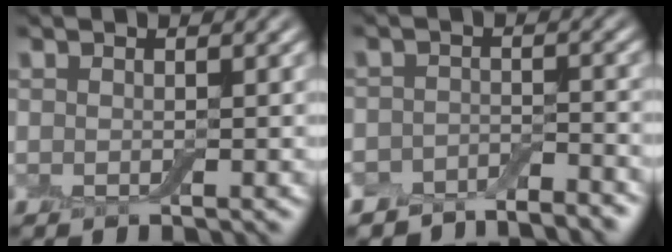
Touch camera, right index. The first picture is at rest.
{"total": 4.4, "force": [-4.1, 1.5, 0.7], "torque": [-0.008, -0.003, -0.071]}